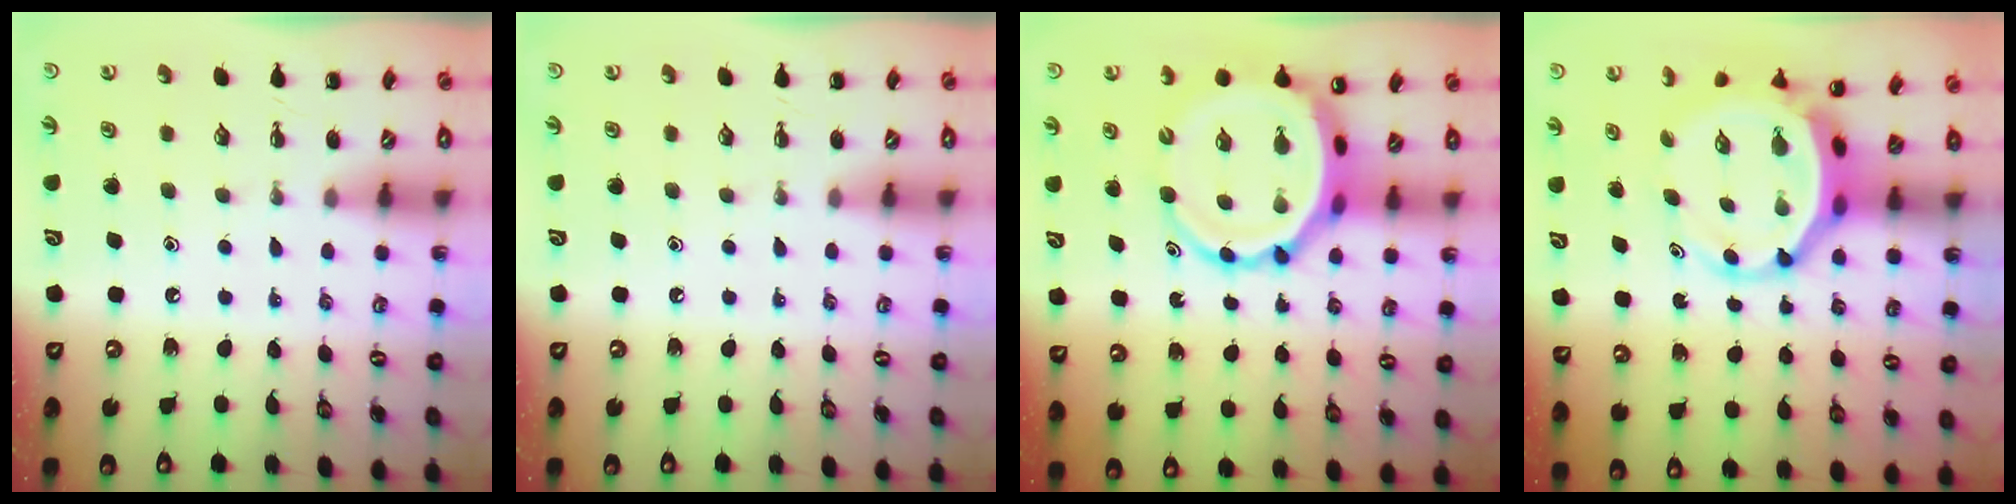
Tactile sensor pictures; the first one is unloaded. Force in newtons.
{"total": 0.0}
{"total": 10.2, "press": 9.8, "slide": 2.9}
{"total": 5.9, "press": 5.7, "slide": 1.8}